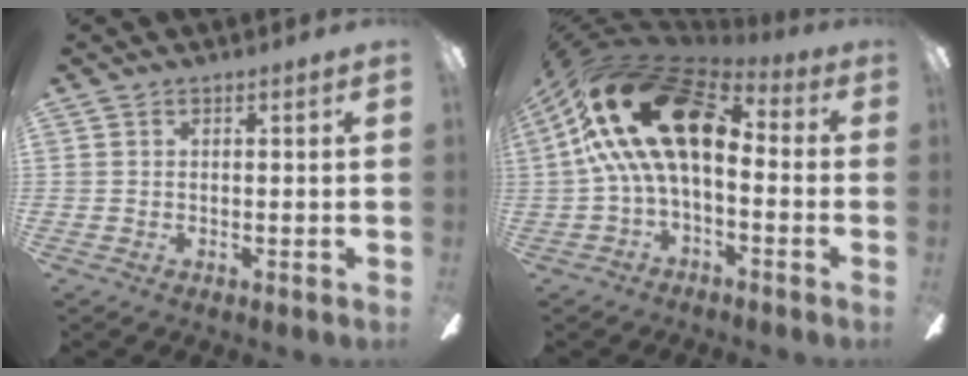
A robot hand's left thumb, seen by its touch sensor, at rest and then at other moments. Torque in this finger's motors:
{"motor_torque": [-0.53, 2.25, 2.77, 0.00, 0.27]}